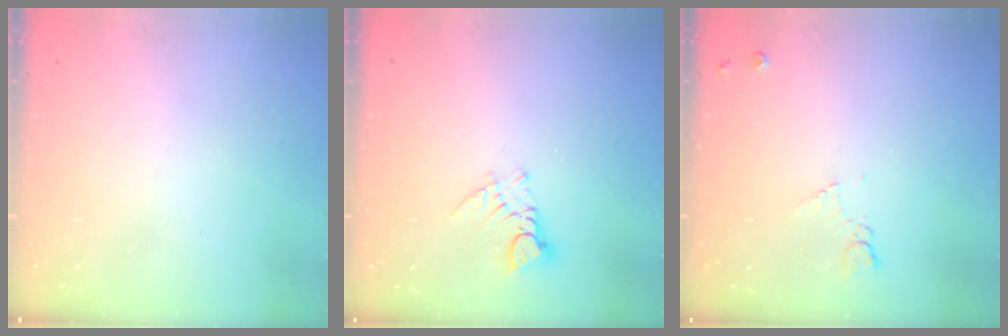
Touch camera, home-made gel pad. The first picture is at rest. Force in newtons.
{"total": 5.4, "press": 5.4, "slide": 0.5}
{"total": 6.1, "press": 6.0, "slide": 0.9}